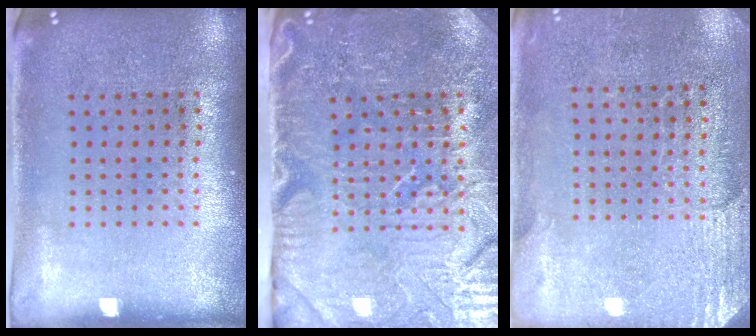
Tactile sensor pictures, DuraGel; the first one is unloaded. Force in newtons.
{"total": 5.1, "press": 4.5, "slide": 2.5}
{"total": 2.7, "press": 2.4, "slide": 1.2}